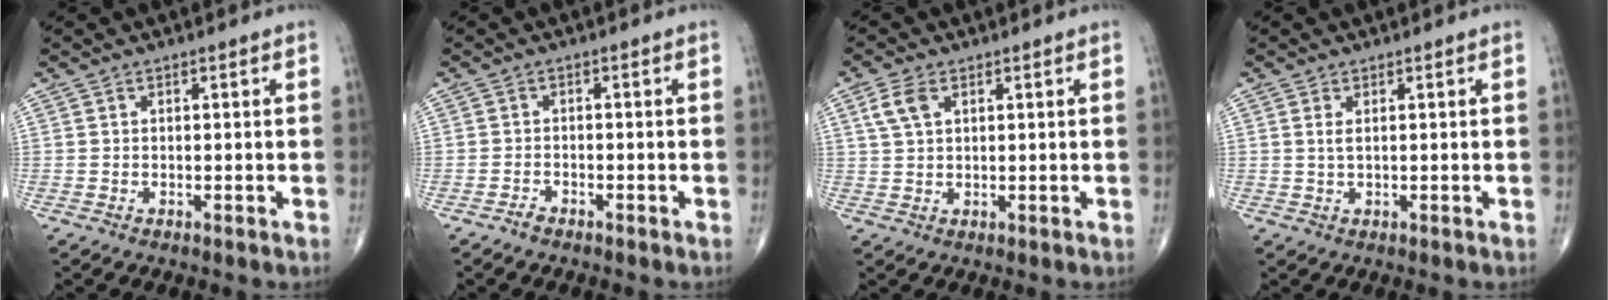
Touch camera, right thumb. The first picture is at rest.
{"total": 1.3, "force": [-1.1, 0.5, 0.4], "torque": [-0.012, 0.005, -0.022]}
{"total": 4.3, "force": [1.8, 2.4, 3.1], "torque": [-0.070, 0.006, 0.038]}
{"total": 1.5, "force": [0.4, 0.5, 1.4], "torque": [-0.034, 0.001, 0.013]}